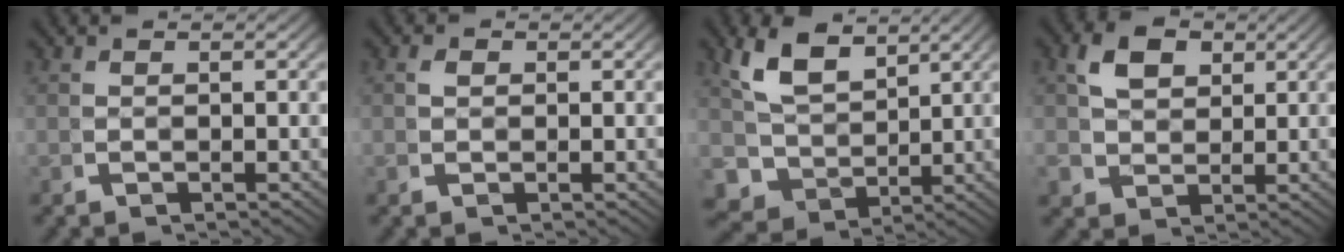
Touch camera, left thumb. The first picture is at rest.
{"total": 0.6, "force": [0.1, 0.3, -0.5], "torque": [0.006, -0.003, 0.005]}
{"total": 6.9, "force": [0.8, 5.9, 3.6], "torque": [-0.098, -0.041, 0.034]}
{"total": 3.0, "force": [1.4, 2.4, 1.0], "torque": [-0.023, -0.005, 0.034]}